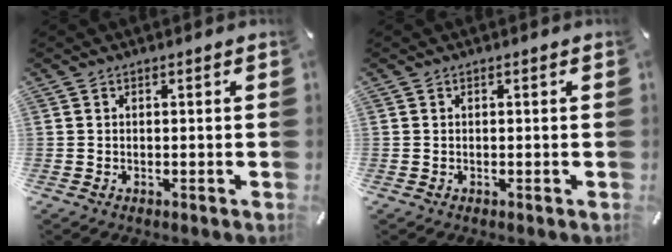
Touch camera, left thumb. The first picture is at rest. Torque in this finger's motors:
{"motor_torque": [0.00, 0.00, -0.01, 0.01, 0.00]}